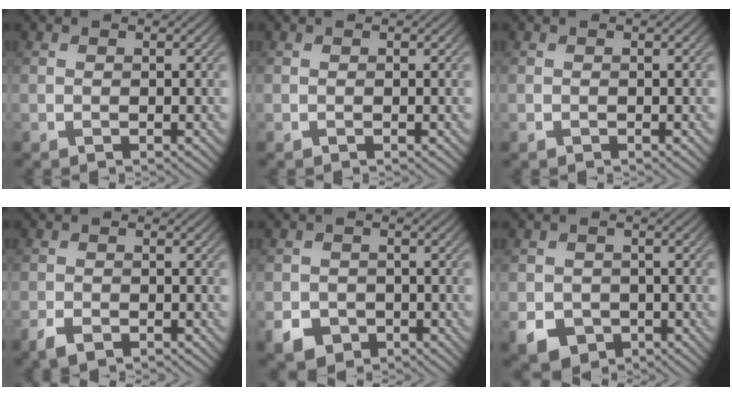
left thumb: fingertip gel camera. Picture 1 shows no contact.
{"total": 0.0}
{"total": 0.0}
{"total": 2.4, "force": [-1.6, 1.1, 1.3], "torque": [-0.029, -0.005, -0.034]}
{"total": 3.9, "force": [-2.0, 3.1, 1.4], "torque": [-0.028, -0.013, -0.039]}
{"total": 4.8, "force": [-2.1, 3.9, 1.9], "torque": [-0.042, -0.018, -0.038]}